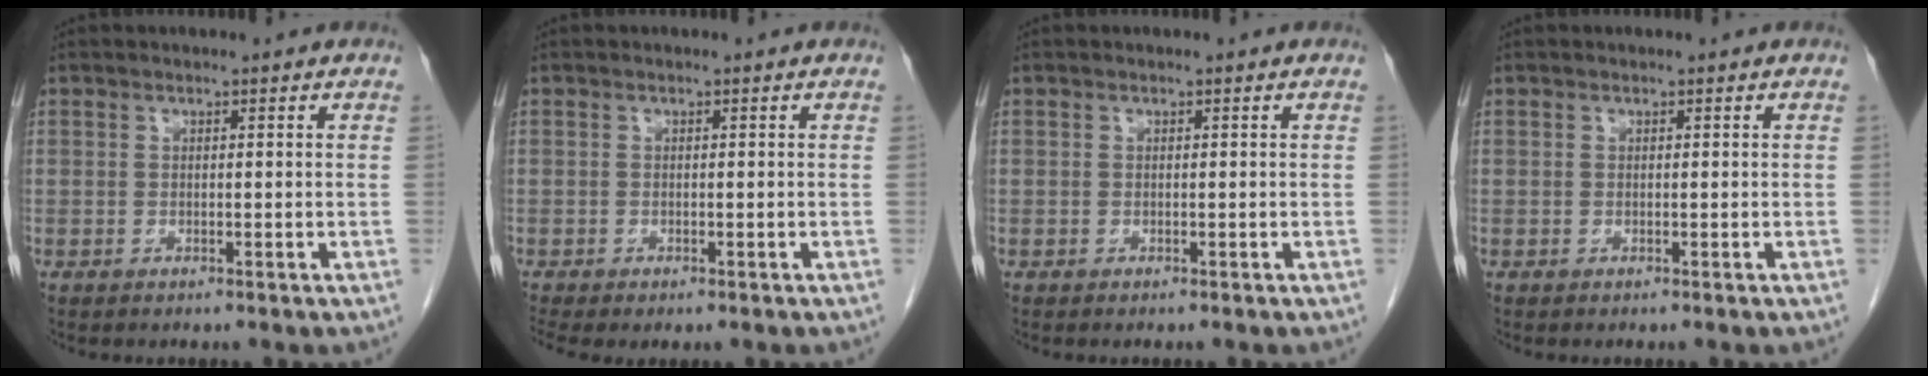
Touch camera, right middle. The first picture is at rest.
{"total": 2.0, "force": [-1.4, 0.7, 1.3], "torque": [-0.020, -0.007, -0.021]}
{"total": 0.0}
{"total": 0.0}